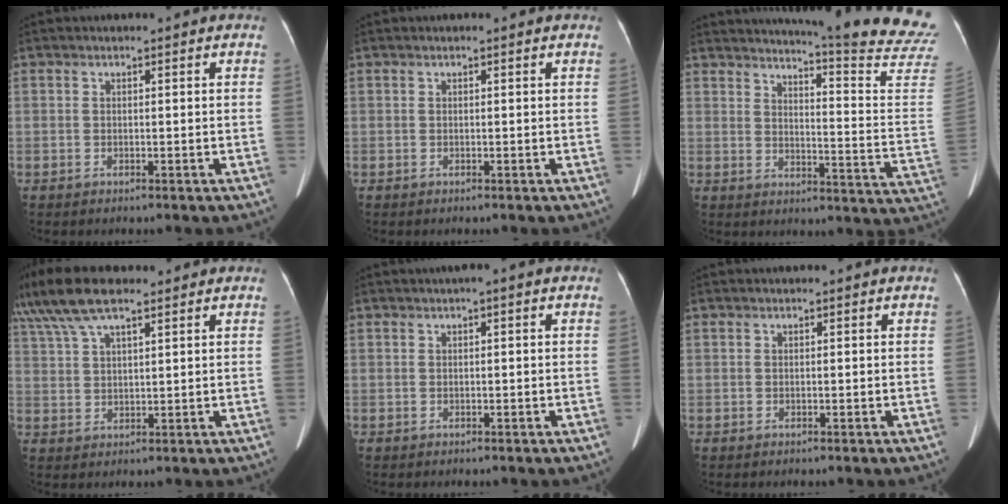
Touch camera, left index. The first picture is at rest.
{"total": 0.5, "force": [0.5, 0.0, 0.1], "torque": [-0.004, 0.010, 0.008]}
{"total": 24.3, "force": [22.4, -1.2, 9.2], "torque": [-0.136, -0.137, 0.255]}
{"total": 11.8, "force": [9.0, 3.0, 7.0], "torque": [-0.151, 0.043, 0.171]}
{"total": 0.6, "force": [0.2, 0.1, 0.5], "torque": [-0.008, 0.011, 0.003]}
{"total": 0.0}